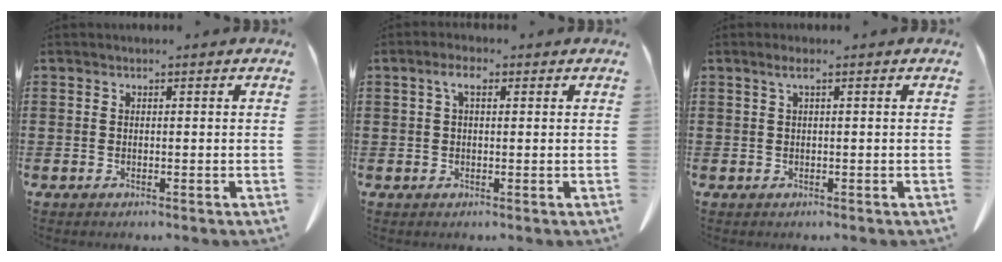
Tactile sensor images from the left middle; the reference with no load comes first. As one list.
[{"total": 3.0, "force": [1.0, 1.2, 2.6], "torque": [-0.057, 0.006, 0.016]}, {"total": 1.4, "force": [0.4, 0.0, 1.3], "torque": [-0.026, -0.001, 0.007]}]